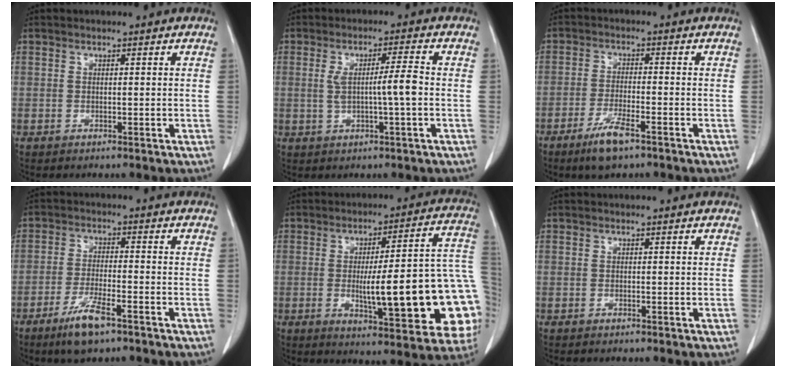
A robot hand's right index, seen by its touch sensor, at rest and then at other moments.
{"total": 5.2, "force": [-0.1, -0.1, 5.2], "torque": [-0.089, 0.007, 0.004]}
{"total": 5.7, "force": [-3.8, 0.8, 4.2], "torque": [-0.087, -0.010, -0.068]}
{"total": 6.7, "force": [-4.4, 0.9, 5.0], "torque": [-0.102, -0.011, -0.078]}
{"total": 22.3, "force": [-3.6, 3.8, 21.7], "torque": [-0.202, 0.026, -0.033]}
{"total": 0.0}